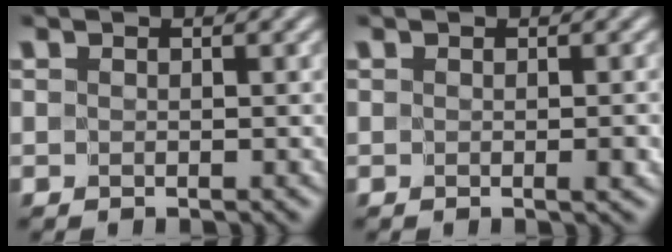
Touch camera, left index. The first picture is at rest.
{"total": 0.8, "force": [-0.3, 0.0, 0.7], "torque": [-0.011, -0.005, -0.002]}